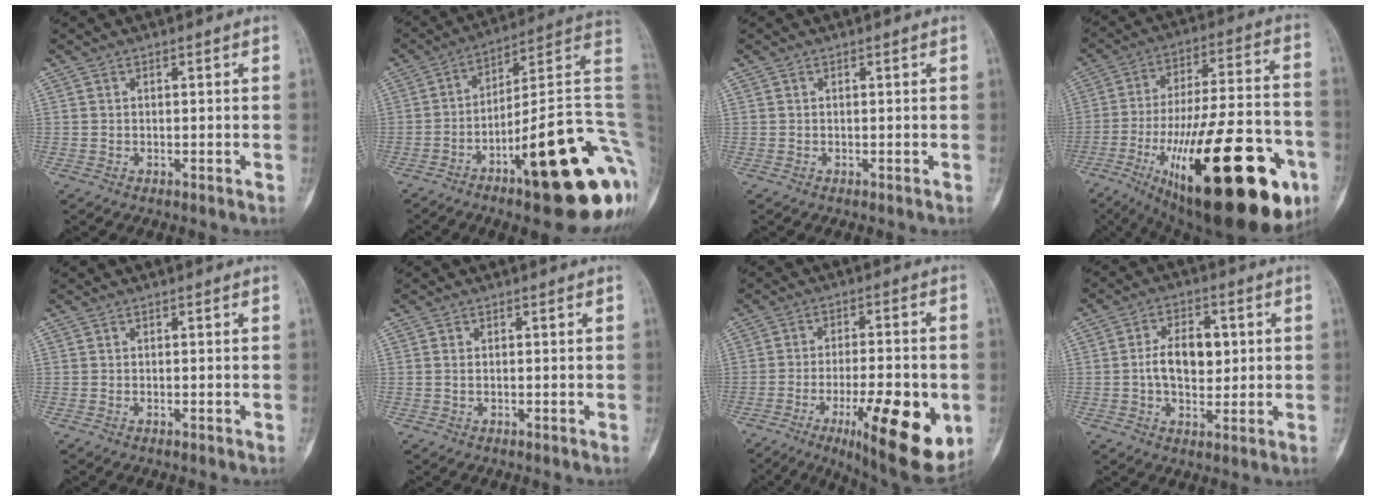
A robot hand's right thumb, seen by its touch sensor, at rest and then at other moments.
{"total": 27.3, "force": [-8.6, 6.6, 25.1], "torque": [-0.265, 0.060, -0.119]}
{"total": 0.0}
{"total": 38.2, "force": [-15.0, 13.2, 32.5], "torque": [-0.460, 0.039, -0.222]}
{"total": 0.0}
{"total": 0.7, "force": [0.0, 0.4, 0.6], "torque": [-0.014, 0.000, 0.001]}
{"total": 19.6, "force": [-6.4, 5.8, 17.6], "torque": [-0.224, -0.002, -0.081]}
{"total": 9.1, "force": [0.7, 5.5, 7.2], "torque": [-0.100, 0.005, 0.011]}